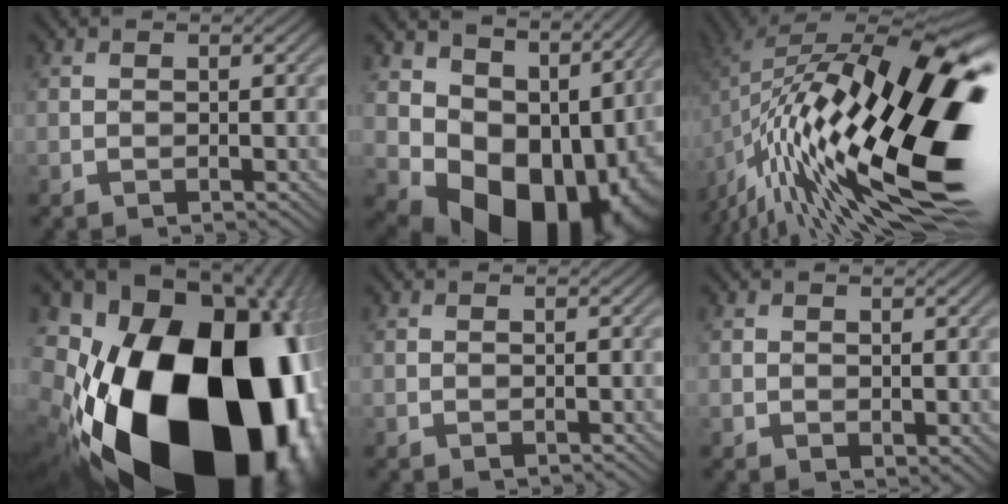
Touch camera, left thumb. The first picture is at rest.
{"total": 16.0, "force": [0.8, 12.7, 9.8], "torque": [-0.144, -0.039, 0.054]}
{"total": 21.2, "force": [-5.1, 8.6, 18.7], "torque": [-0.326, 0.011, -0.106]}
{"total": 25.5, "force": [-6.9, 16.9, 17.8], "torque": [-0.306, -0.095, -0.107]}
{"total": 0.5, "force": [0.4, 0.4, 0.1], "torque": [-0.001, -0.003, 0.010]}
{"total": 1.8, "force": [0.9, 1.3, 0.8], "torque": [-0.016, -0.006, 0.021]}